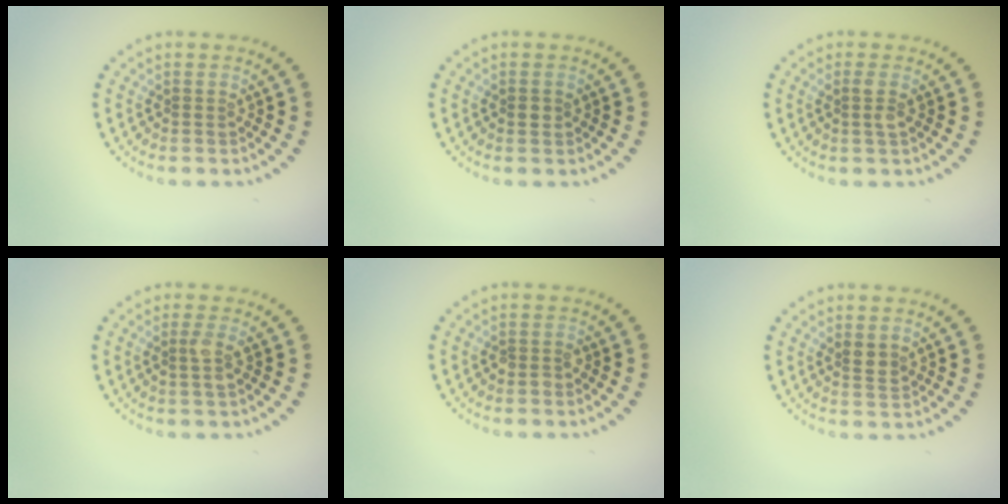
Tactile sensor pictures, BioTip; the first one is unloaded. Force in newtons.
{"total": 1.1, "press": 1.1, "slide": 0.2}
{"total": 1.2, "press": 1.1, "slide": 0.4}
{"total": 1.5, "press": 1.3, "slide": 0.9}
{"total": 1.1, "press": 1.0, "slide": 0.4}
{"total": 1.6, "press": 1.4, "slide": 0.7}